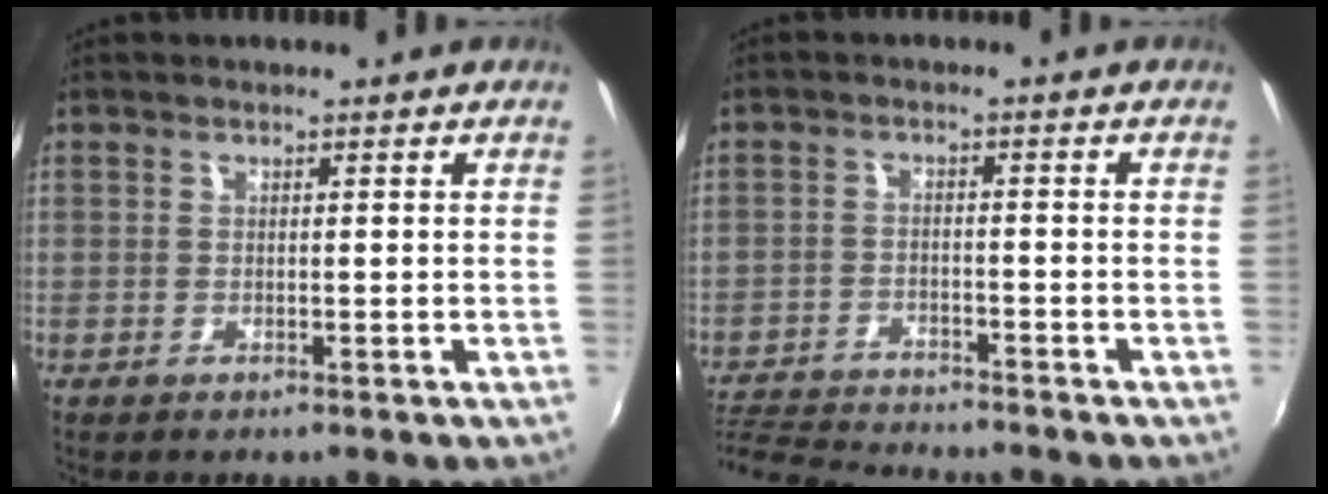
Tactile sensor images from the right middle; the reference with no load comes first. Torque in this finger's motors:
{"motor_torque": [0.83, -0.97, 0.21, 0.11]}